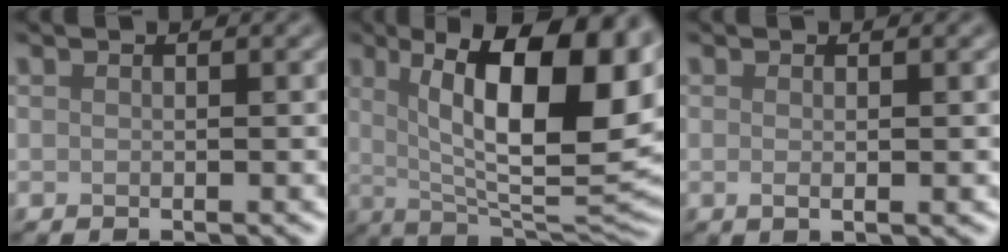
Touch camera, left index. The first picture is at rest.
{"total": 14.8, "force": [4.2, 4.9, 13.4], "torque": [-0.190, 0.000, 0.064]}
{"total": 1.3, "force": [0.1, 0.3, 1.2], "torque": [-0.018, 0.001, -0.001]}